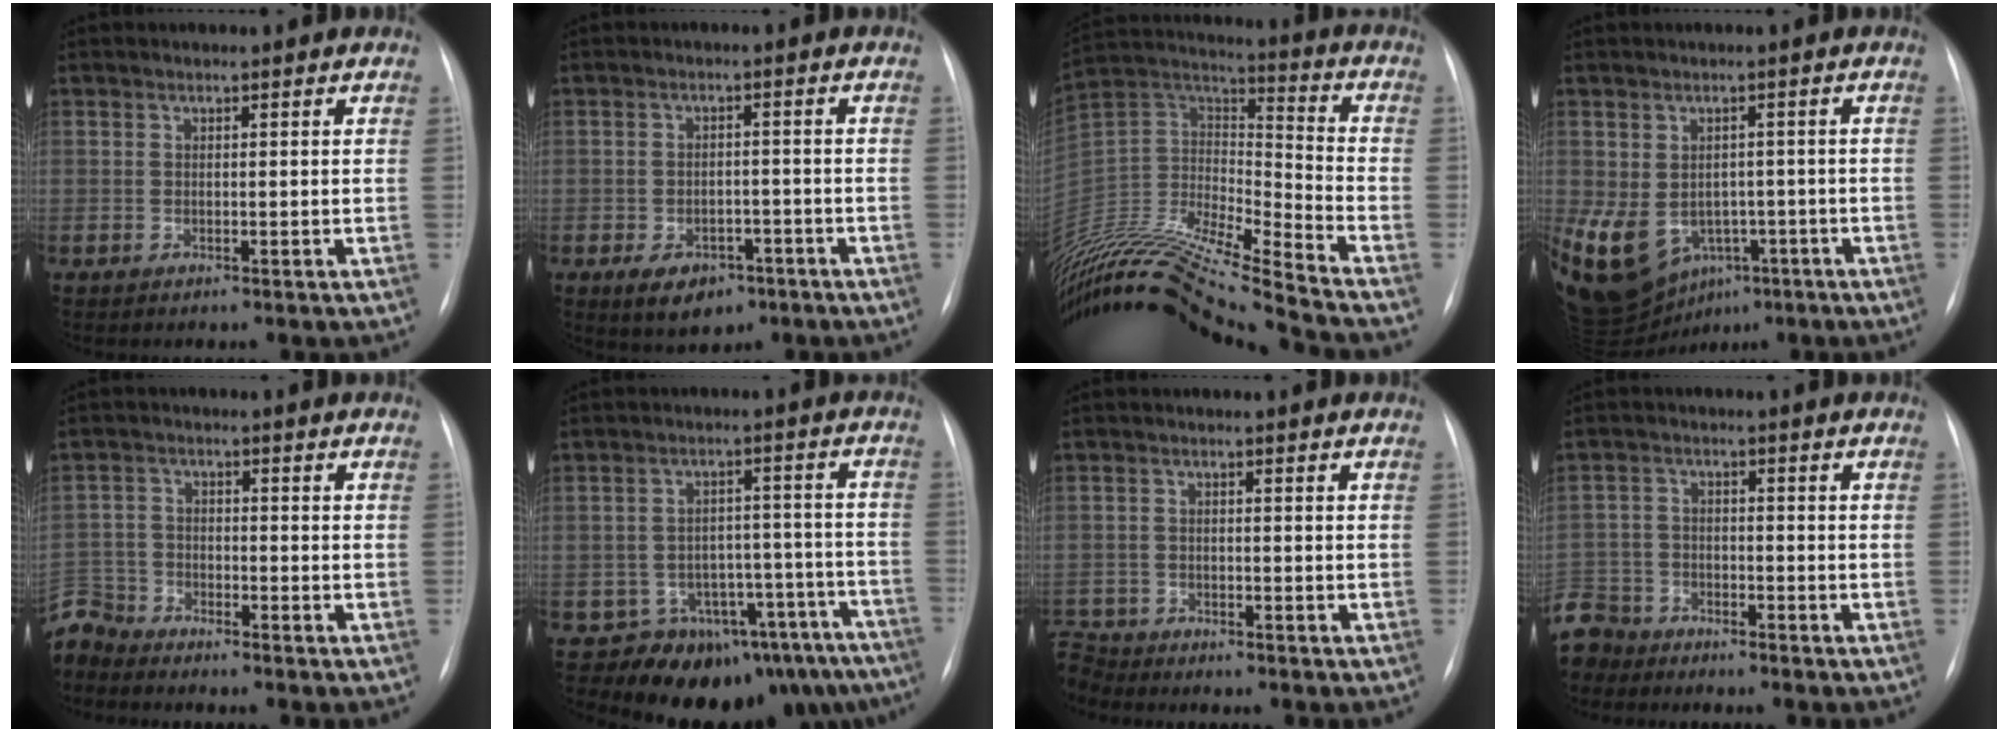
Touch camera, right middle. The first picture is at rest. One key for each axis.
{"total": 6.5, "fx": -3.7, "fy": 4.1, "fz": 3.5, "tx": -0.057, "ty": 0.003, "tz": -0.044}
{"total": 28.3, "fx": -25.2, "fy": 0.2, "fz": 12.8, "tx": -0.281, "ty": -0.034, "tz": -0.435}
{"total": 16.6, "fx": -6.9, "fy": 12.1, "fz": 9.0, "tx": -0.212, "ty": 0.000, "tz": -0.087}
{"total": 6.1, "fx": -5.9, "fy": 1.2, "fz": -0.5, "tx": 0.006, "ty": -0.003, "tz": -0.121}
{"total": 15.0, "fx": -12.9, "fy": 6.9, "fz": 3.3, "tx": -0.009, "ty": 0.067, "tz": -0.158}
{"total": 5.0, "fx": -4.8, "fy": 1.5, "fz": -0.2, "tx": 0.004, "ty": -0.010, "tz": -0.091}
{"total": 8.6, "fx": -7.4, "fy": 4.4, "fz": 0.7, "tx": -0.032, "ty": -0.002, "tz": -0.141}